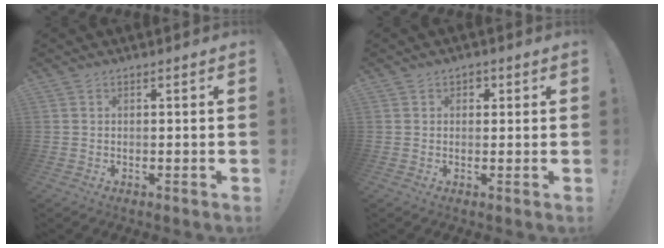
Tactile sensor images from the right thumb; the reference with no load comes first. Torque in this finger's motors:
{"motor_torque": [0.03, 0.28, 0.14, -0.03, -0.03]}